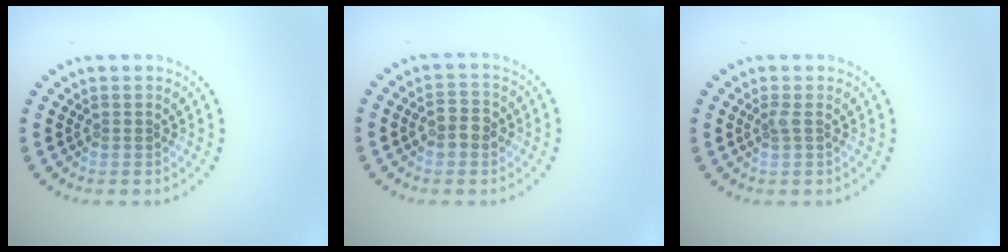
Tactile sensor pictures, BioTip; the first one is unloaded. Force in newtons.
{"total": 2.3, "press": 2.3, "slide": 0.2}
{"total": 0.7, "press": 0.5, "slide": 0.4}